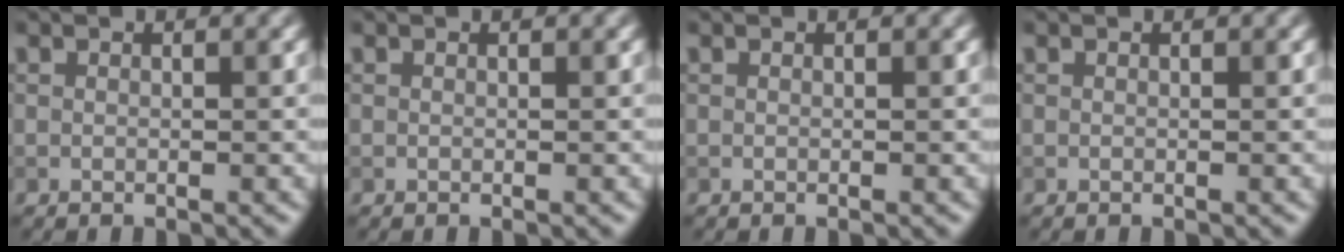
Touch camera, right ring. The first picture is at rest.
{"total": 0.0}
{"total": 0.0}
{"total": 0.0}